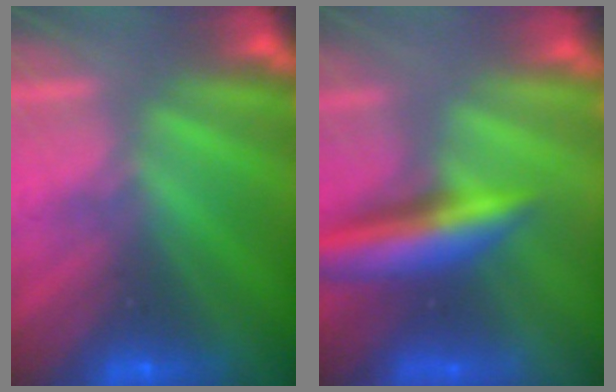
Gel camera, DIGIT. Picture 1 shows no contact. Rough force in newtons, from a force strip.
{"total": 8.6}